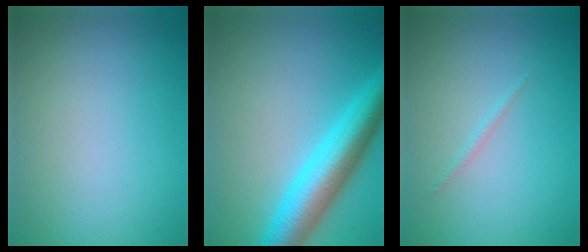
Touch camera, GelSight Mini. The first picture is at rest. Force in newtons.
{"total": 7.6, "press": 7.6, "slide": 0.3}
{"total": 0.6, "press": 0.6, "slide": 0.0}